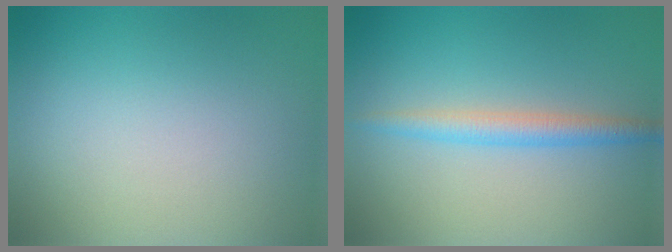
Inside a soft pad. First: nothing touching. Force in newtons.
{"total": 2.5, "press": 2.5, "slide": 0.1}